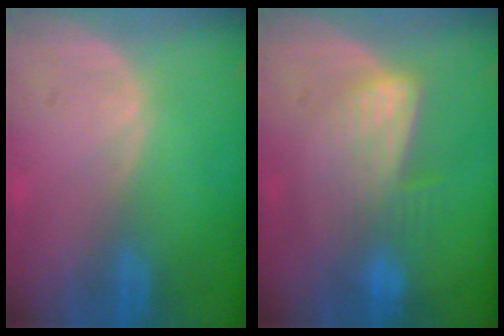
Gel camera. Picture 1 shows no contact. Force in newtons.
{"total": 7.0, "press": 5.9, "slide": 3.8}